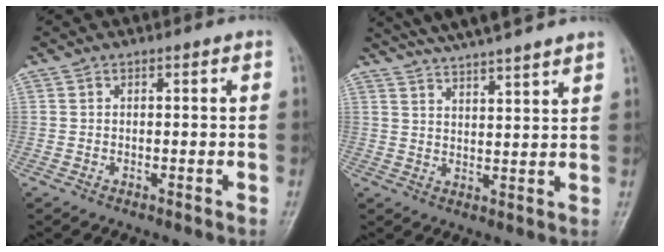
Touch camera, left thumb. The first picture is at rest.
{"total": 12.4, "force": [11.0, 0.8, 5.8], "torque": [-0.085, -0.016, 0.168]}